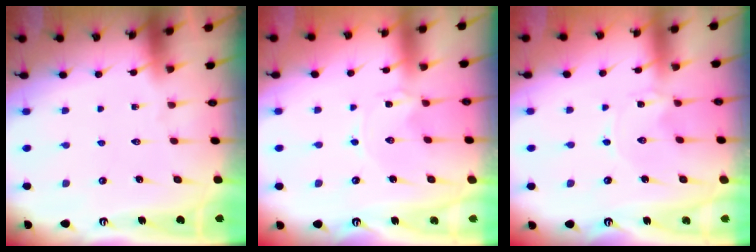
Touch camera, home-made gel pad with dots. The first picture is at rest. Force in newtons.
{"total": 0.0}
{"total": 0.0}